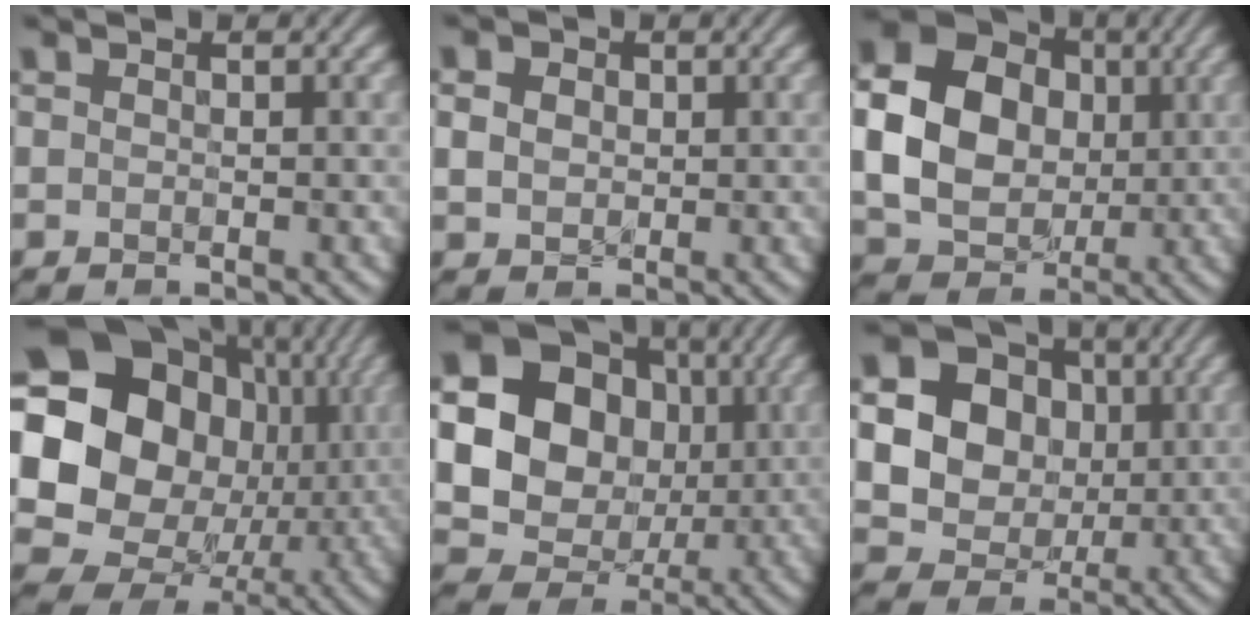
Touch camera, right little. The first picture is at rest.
{"total": 2.5, "force": [0.7, 2.1, 1.2], "torque": [-0.038, 0.009, 0.007]}
{"total": 13.3, "force": [1.1, 11.3, 7.0], "torque": [-0.170, 0.022, 0.017]}
{"total": 20.7, "force": [2.0, 18.0, 10.1], "torque": [-0.204, 0.005, 0.024]}
{"total": 19.5, "force": [2.9, 17.4, 8.2], "torque": [-0.189, 0.026, 0.021]}
{"total": 15.4, "force": [2.9, 13.6, 6.4], "torque": [-0.164, 0.020, 0.040]}